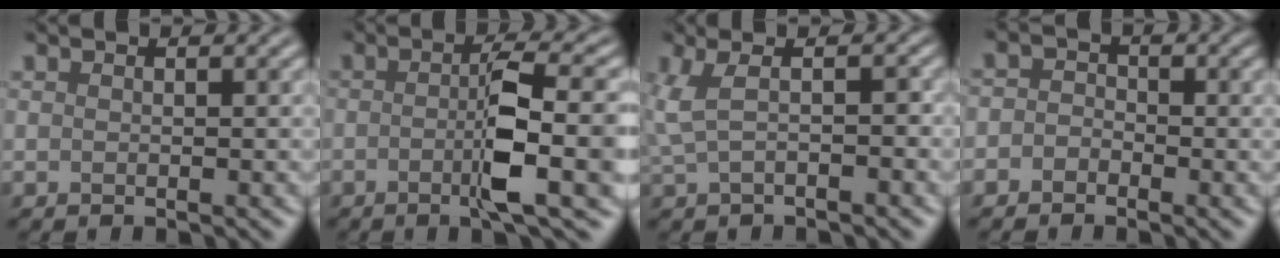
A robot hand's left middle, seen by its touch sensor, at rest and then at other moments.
{"total": 6.3, "force": [-1.8, 0.6, 6.0], "torque": [-0.113, 0.002, -0.017]}
{"total": 1.7, "force": [-0.4, 0.1, 1.6], "torque": [-0.056, 0.002, 0.011]}
{"total": 1.5, "force": [-1.4, 0.4, -0.5], "torque": [0.004, 0.000, -0.017]}